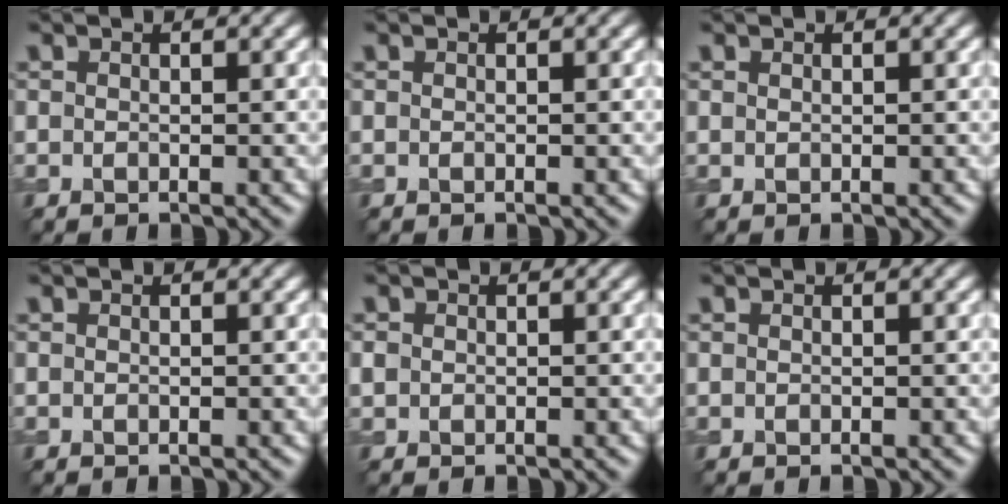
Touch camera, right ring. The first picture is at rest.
{"total": 0.0}
{"total": 0.0}
{"total": 0.0}
{"total": 0.8, "force": [0.1, 0.8, 0.2], "torque": [-0.002, 0.001, -0.002]}
{"total": 0.0}